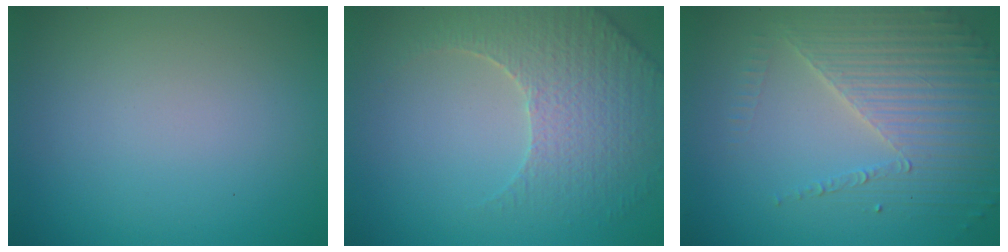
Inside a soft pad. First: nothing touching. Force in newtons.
{"total": 4.1, "press": 4.0, "slide": 0.9}
{"total": 4.7, "press": 4.0, "slide": 2.5}